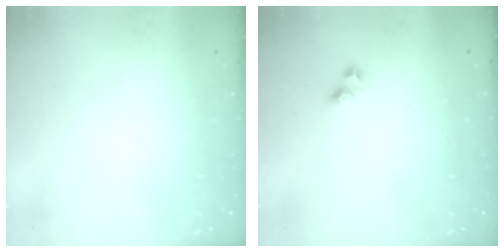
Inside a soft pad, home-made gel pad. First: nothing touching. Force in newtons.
{"total": 2.2, "press": 1.9, "slide": 1.1}